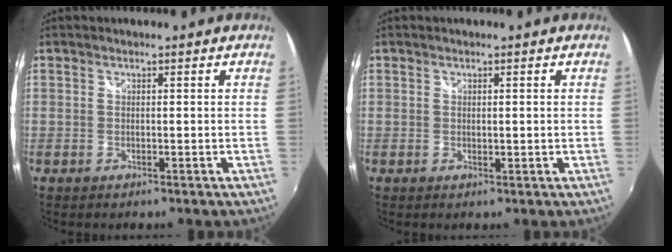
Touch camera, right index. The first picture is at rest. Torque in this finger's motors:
{"motor_torque": [-0.14, 0.69, -0.02, 0.00]}